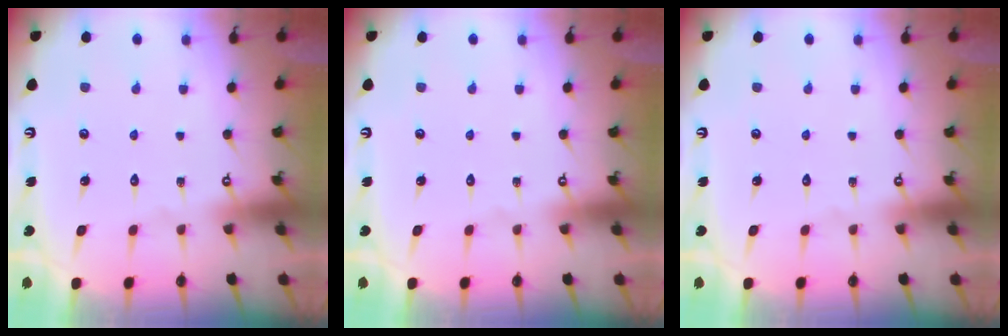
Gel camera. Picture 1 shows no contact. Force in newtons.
{"total": 0.0}
{"total": 0.0}